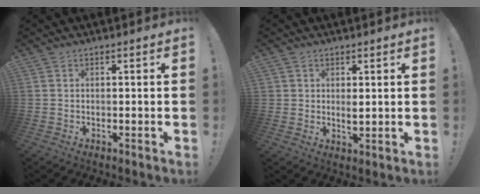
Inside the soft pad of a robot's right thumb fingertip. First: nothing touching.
{"total": 3.7, "force": [1.2, 3.3, 1.1], "torque": [-0.012, -0.009, 0.021]}